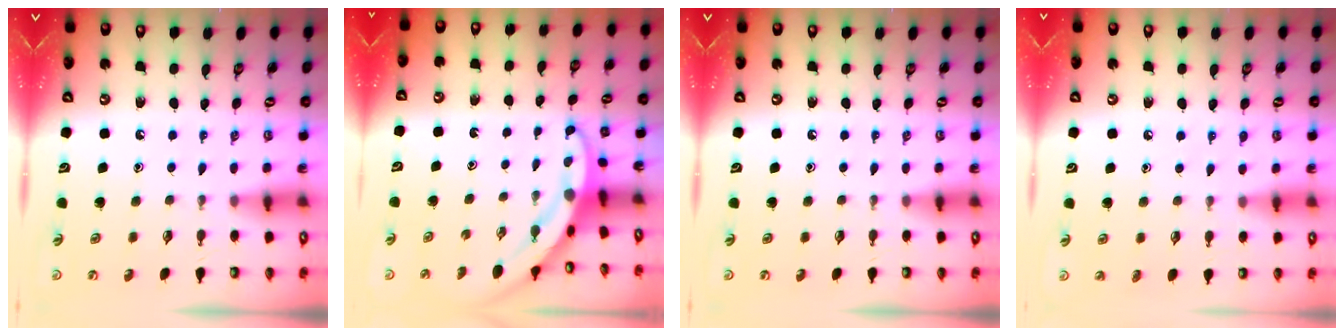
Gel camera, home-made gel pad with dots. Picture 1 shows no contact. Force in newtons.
{"total": 3.3, "press": 3.3, "slide": 0.3}
{"total": 0.0}
{"total": 3.1, "press": 3.1, "slide": 0.4}